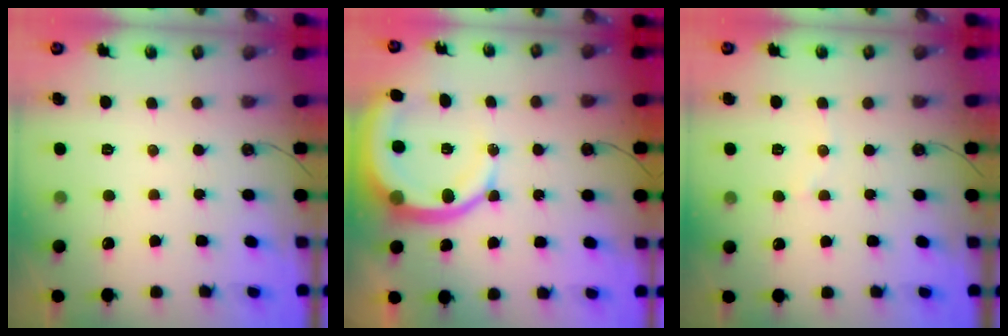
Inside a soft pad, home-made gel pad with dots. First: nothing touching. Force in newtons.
{"total": 11.0, "press": 11.0, "slide": 1.0}
{"total": 5.5, "press": 5.5, "slide": 0.6}